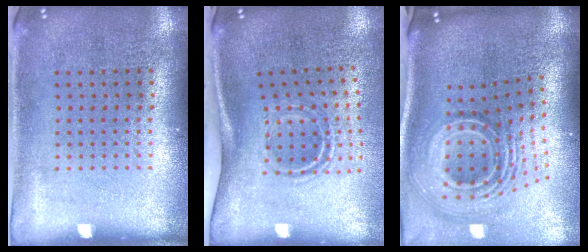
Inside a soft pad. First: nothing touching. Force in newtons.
{"total": 1.8, "press": 1.1, "slide": 1.4}
{"total": 3.0, "press": 1.9, "slide": 2.3}